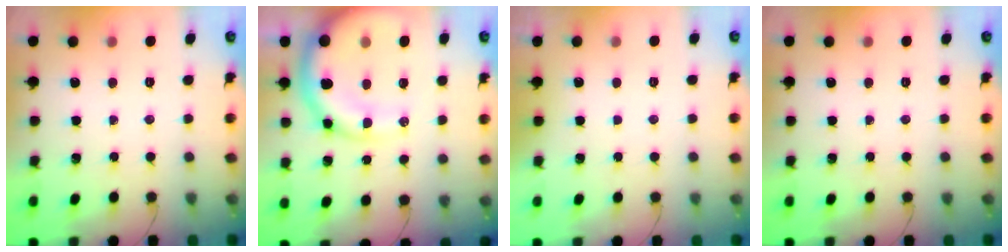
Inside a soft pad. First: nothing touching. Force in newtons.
{"total": 18.1, "press": 17.7, "slide": 4.0}
{"total": 3.0, "press": 3.0, "slide": 0.1}
{"total": 0.0}